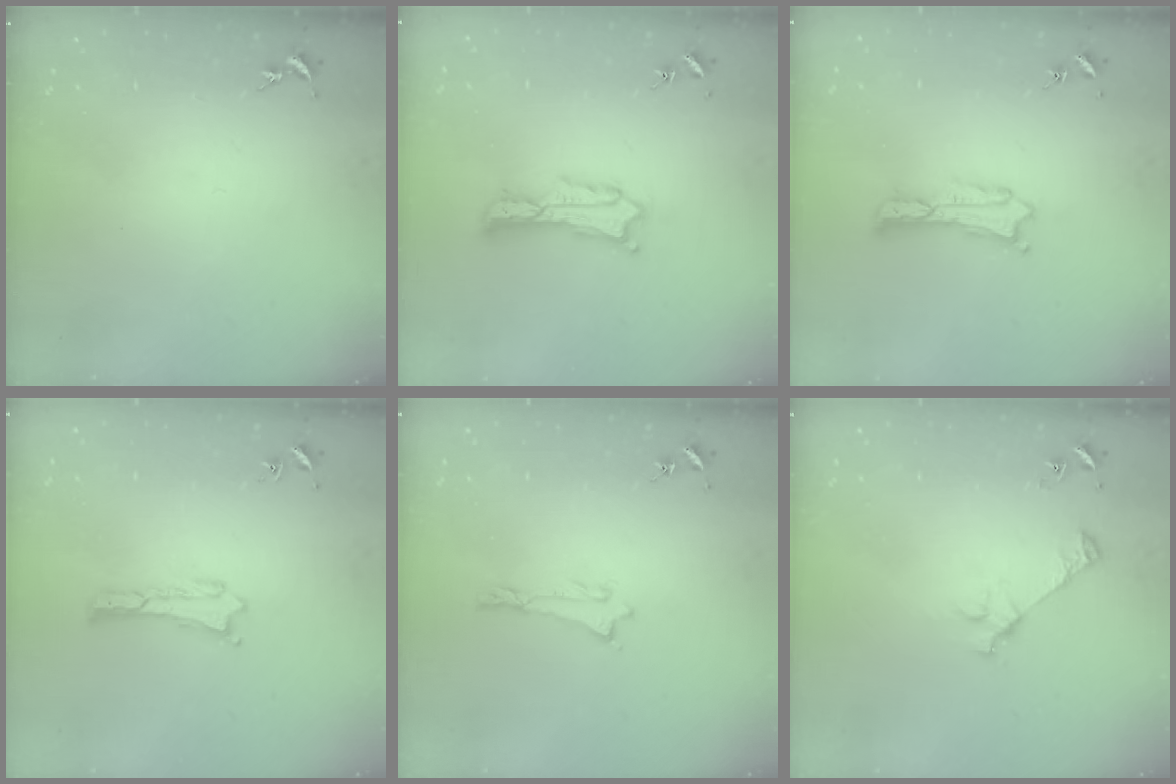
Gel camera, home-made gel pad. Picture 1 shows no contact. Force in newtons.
{"total": 2.7, "press": 2.7, "slide": 0.3}
{"total": 0.6, "press": 0.6, "slide": 0.2}
{"total": 0.0}
{"total": 0.0}
{"total": 3.6, "press": 3.6, "slide": 0.4}